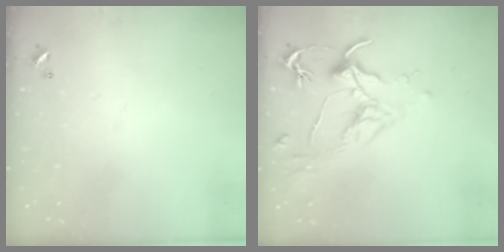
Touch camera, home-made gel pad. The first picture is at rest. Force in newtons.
{"total": 1.8, "press": 1.6, "slide": 0.9}